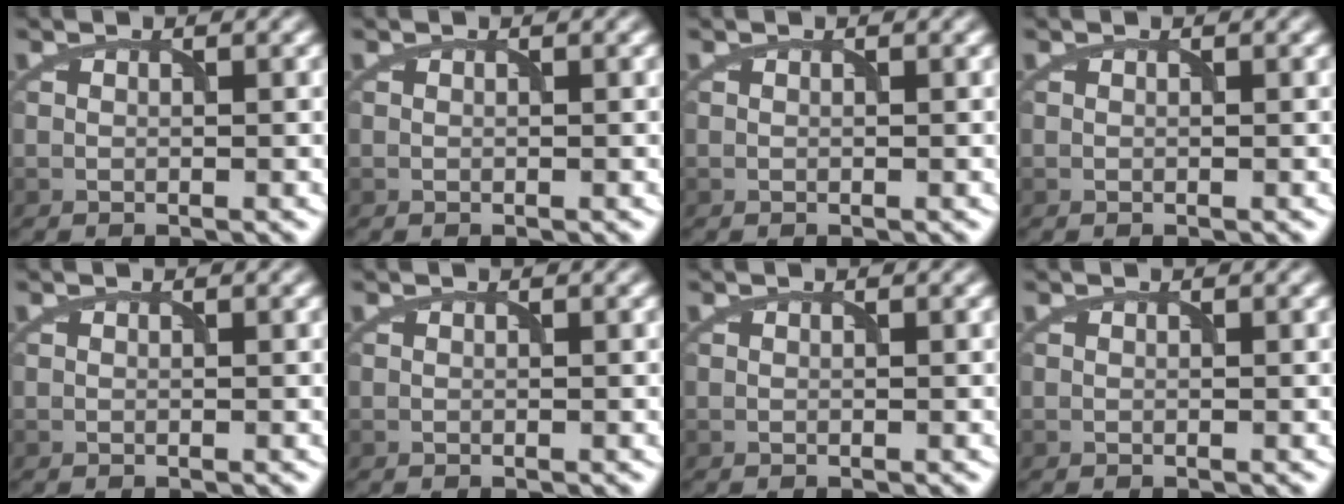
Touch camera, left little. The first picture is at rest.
{"total": 0.0}
{"total": 0.0}
{"total": 0.0}
{"total": 0.0}
{"total": 0.0}
{"total": 0.0}
{"total": 0.0}